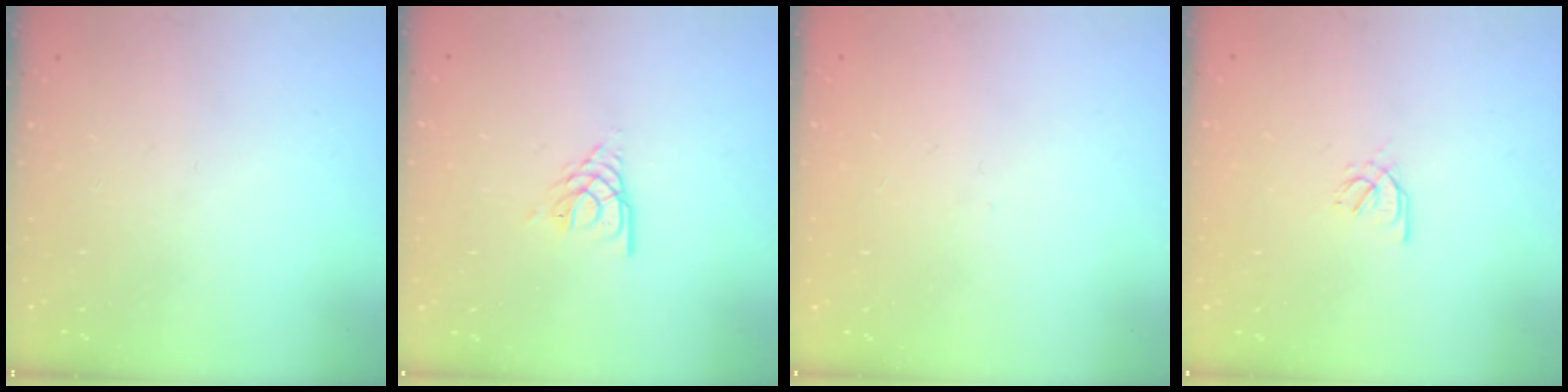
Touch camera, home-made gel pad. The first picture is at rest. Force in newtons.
{"total": 3.3, "press": 3.2, "slide": 0.4}
{"total": 0.0}
{"total": 2.1, "press": 2.0, "slide": 0.7}